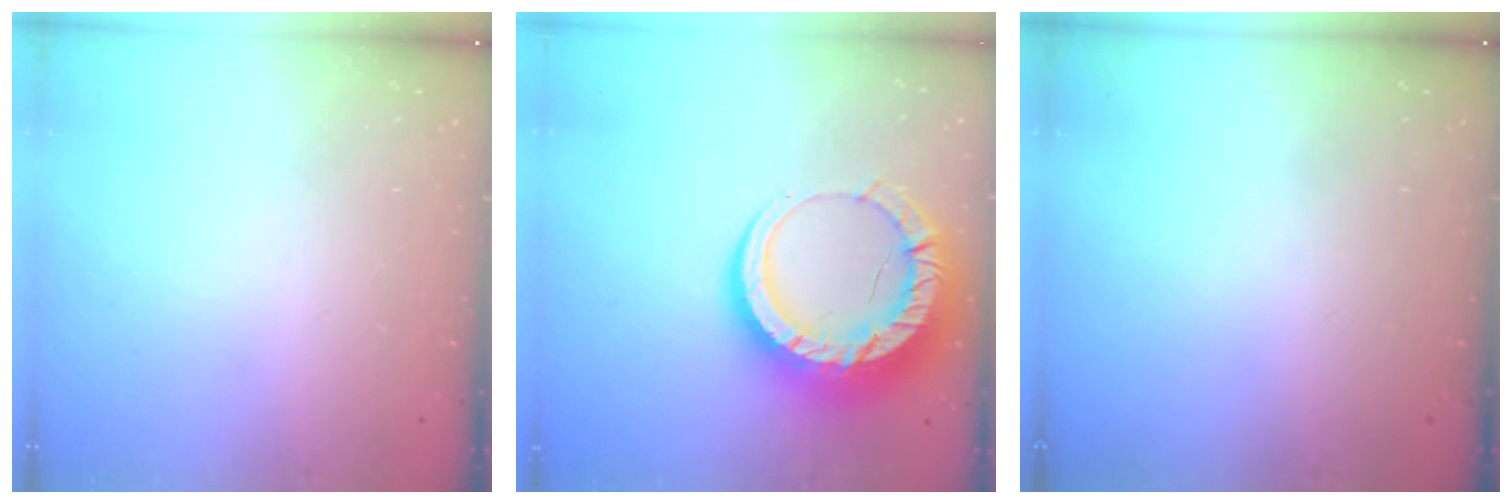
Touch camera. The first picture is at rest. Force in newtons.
{"total": 18.9, "press": 18.8, "slide": 1.9}
{"total": 0.0}